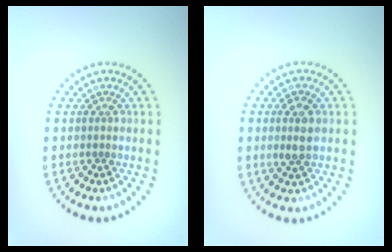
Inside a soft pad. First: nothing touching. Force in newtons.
{"total": 2.1, "press": 2.1, "slide": 0.4}